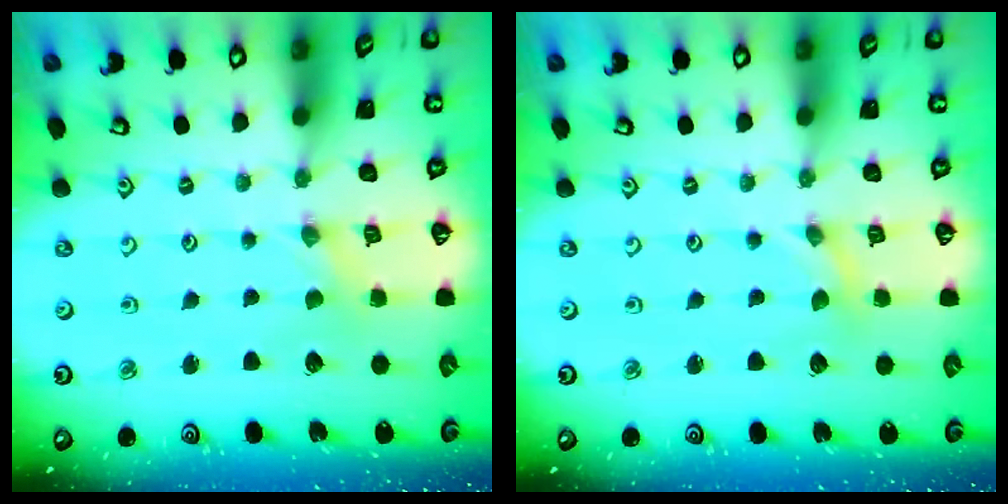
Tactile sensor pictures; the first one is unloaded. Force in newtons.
{"total": 0.0}